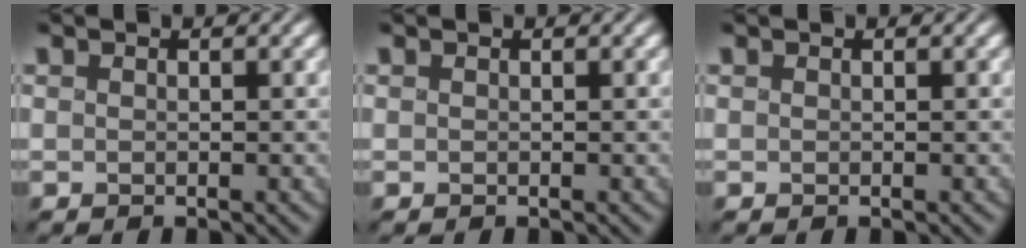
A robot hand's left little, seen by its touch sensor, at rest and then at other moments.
{"total": 0.0}
{"total": 0.0}